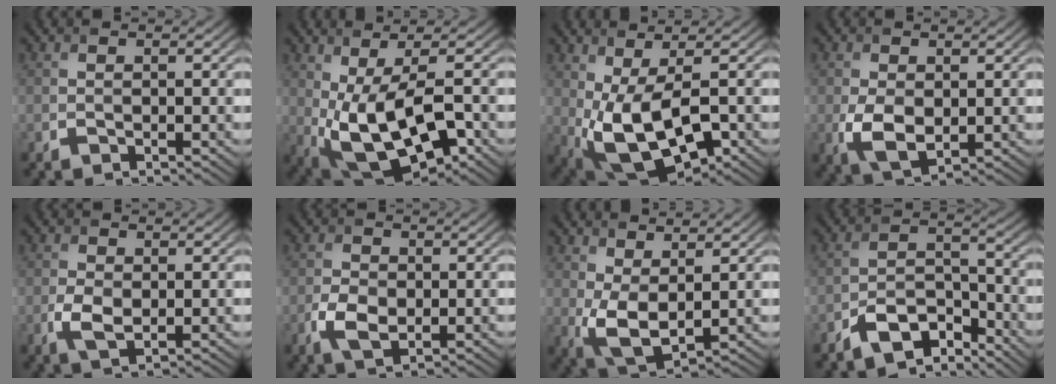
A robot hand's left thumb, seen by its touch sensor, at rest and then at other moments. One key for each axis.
{"total": 11.7, "fx": -1.9, "fy": 5.2, "fz": 10.3, "tx": -0.203, "ty": -0.010, "tz": -0.022}
{"total": 10.0, "fx": -1.2, "fy": 4.6, "fz": 8.8, "tx": -0.184, "ty": -0.013, "tz": -0.012}
{"total": 5.0, "fx": -0.5, "fy": 3.2, "fz": 3.8, "tx": -0.090, "ty": -0.014, "tz": -0.003}
{"total": 3.2, "fx": -0.5, "fy": 2.0, "fz": 2.5, "tx": -0.060, "ty": -0.006, "tz": -0.009}
{"total": 4.1, "fx": -1.1, "fy": 2.7, "fz": 2.9, "tx": -0.068, "ty": -0.007, "tz": -0.024}
{"total": 6.2, "fx": 1.3, "fy": 3.2, "fz": 5.1, "tx": -0.118, "ty": -0.005, "tz": 0.029}
{"total": 7.1, "fx": -5.6, "fy": 2.9, "fz": 3.3, "tx": -0.055, "ty": 0.002, "tz": -0.113}